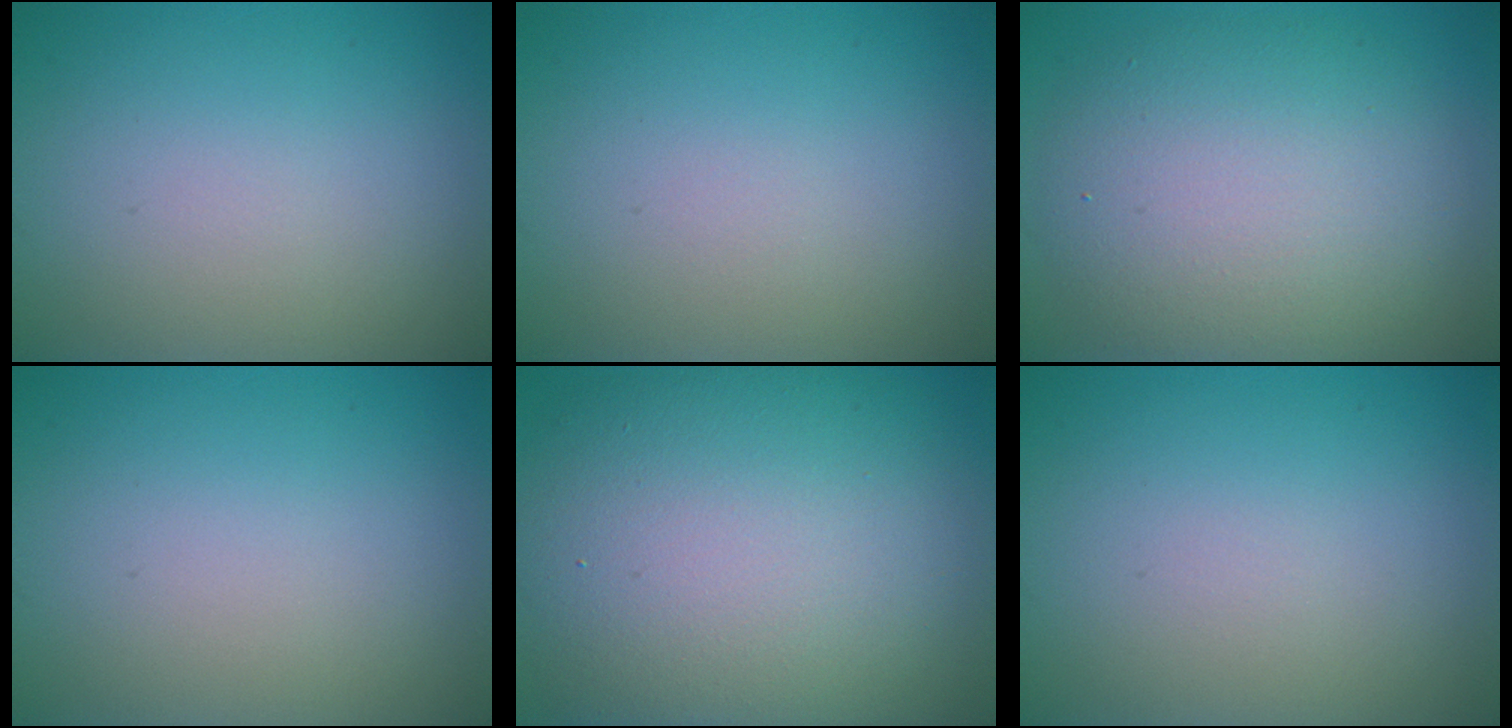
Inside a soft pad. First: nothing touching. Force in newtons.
{"total": 0.0}
{"total": 8.4, "press": 8.4, "slide": 0.7}
{"total": 0.0}
{"total": 14.2, "press": 14.2, "slide": 0.1}
{"total": 0.0}